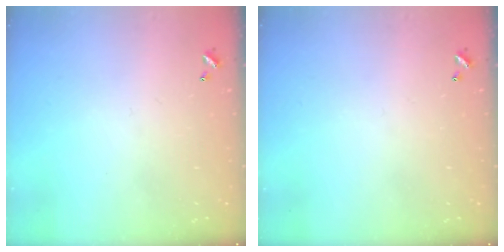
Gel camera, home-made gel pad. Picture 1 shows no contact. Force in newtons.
{"total": 0.0}